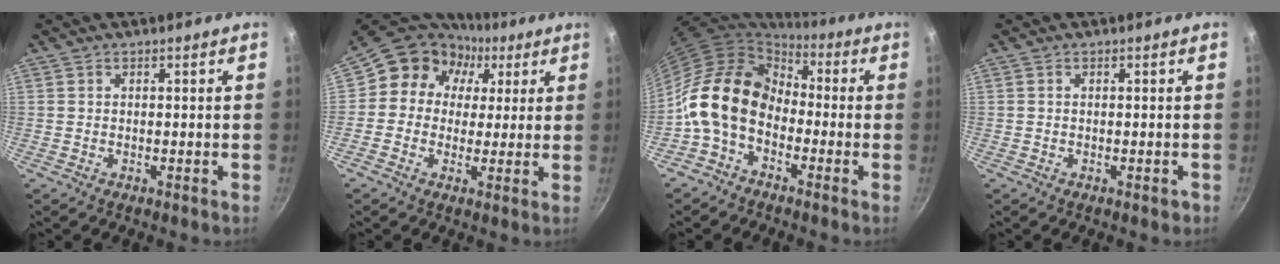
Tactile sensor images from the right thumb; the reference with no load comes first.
{"total": 13.1, "force": [3.6, 11.5, 5.2], "torque": [-0.067, 0.018, 0.035]}
{"total": 14.7, "force": [-3.0, 10.7, 9.6], "torque": [-0.148, 0.046, -0.080]}
{"total": 0.9, "force": [-0.4, 0.4, 0.8], "torque": [-0.008, 0.002, -0.004]}